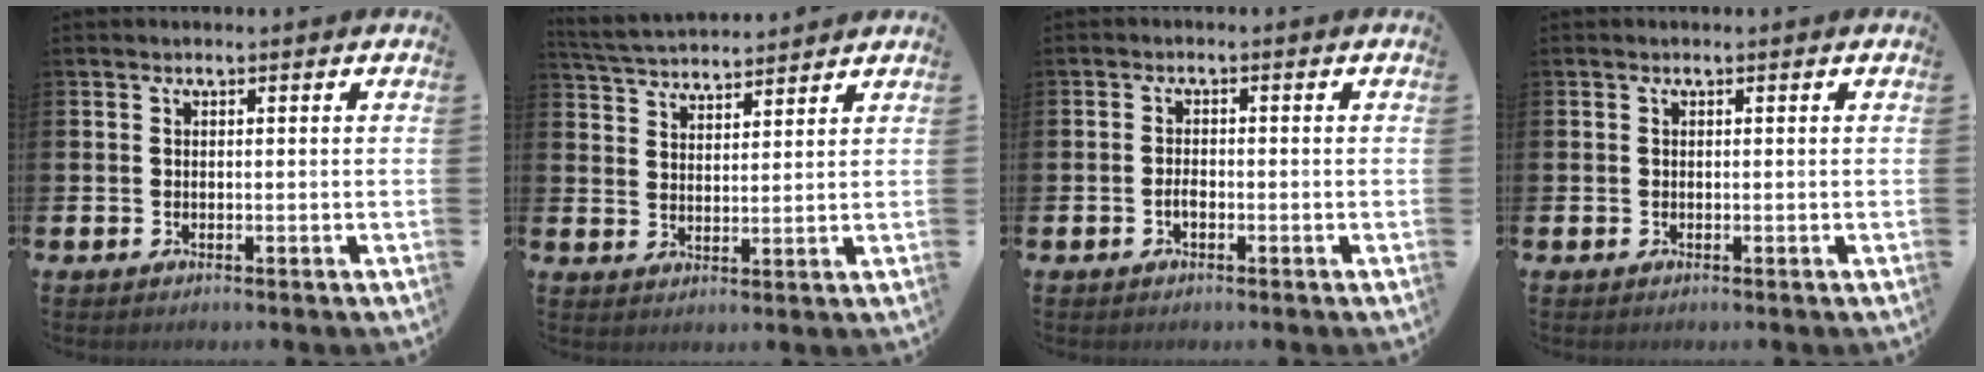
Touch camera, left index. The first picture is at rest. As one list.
[{"total": 4.4, "force": [4.3, 0.5, 0.2], "torque": [-0.020, -0.027, 0.076]}, {"total": 1.5, "force": [-0.7, 0.7, 1.1], "torque": [-0.015, -0.002, -0.015]}, {"total": 0.0}]